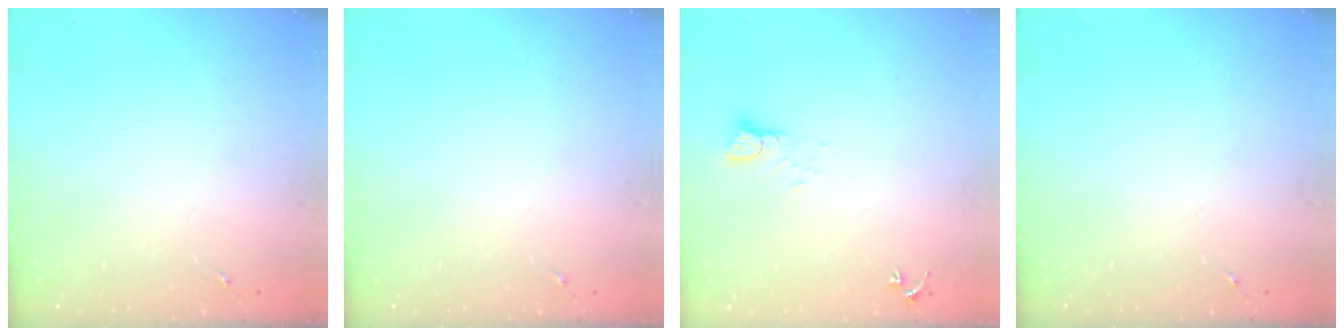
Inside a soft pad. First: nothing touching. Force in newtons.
{"total": 0.0}
{"total": 3.1, "press": 3.1, "slide": 0.1}
{"total": 0.0}